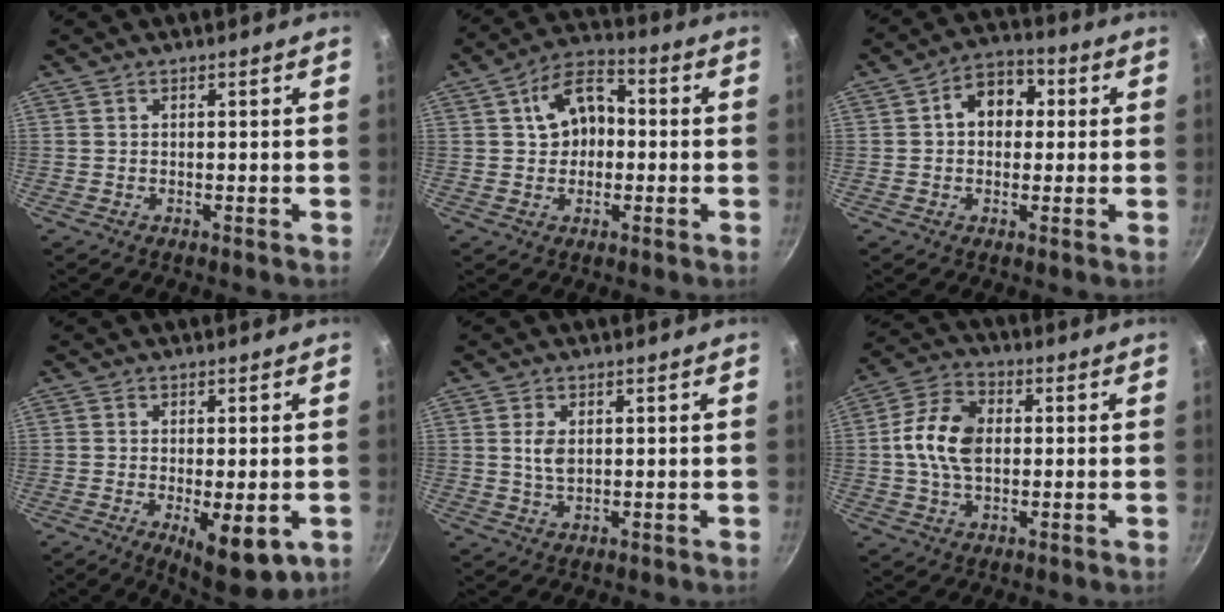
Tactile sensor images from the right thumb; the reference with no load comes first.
{"total": 10.1, "force": [0.9, 7.2, 7.0], "torque": [-0.082, 0.025, 0.002]}
{"total": 8.7, "force": [1.3, 6.6, 5.5], "torque": [-0.038, 0.017, 0.006]}
{"total": 9.6, "force": [-2.7, 3.5, 8.5], "torque": [-0.117, -0.007, -0.027]}
{"total": 3.5, "force": [0.7, 2.1, 2.7], "torque": [-0.047, -0.006, 0.015]}
{"total": 11.4, "force": [0.6, 7.5, 8.6], "torque": [-0.147, 0.018, -0.002]}